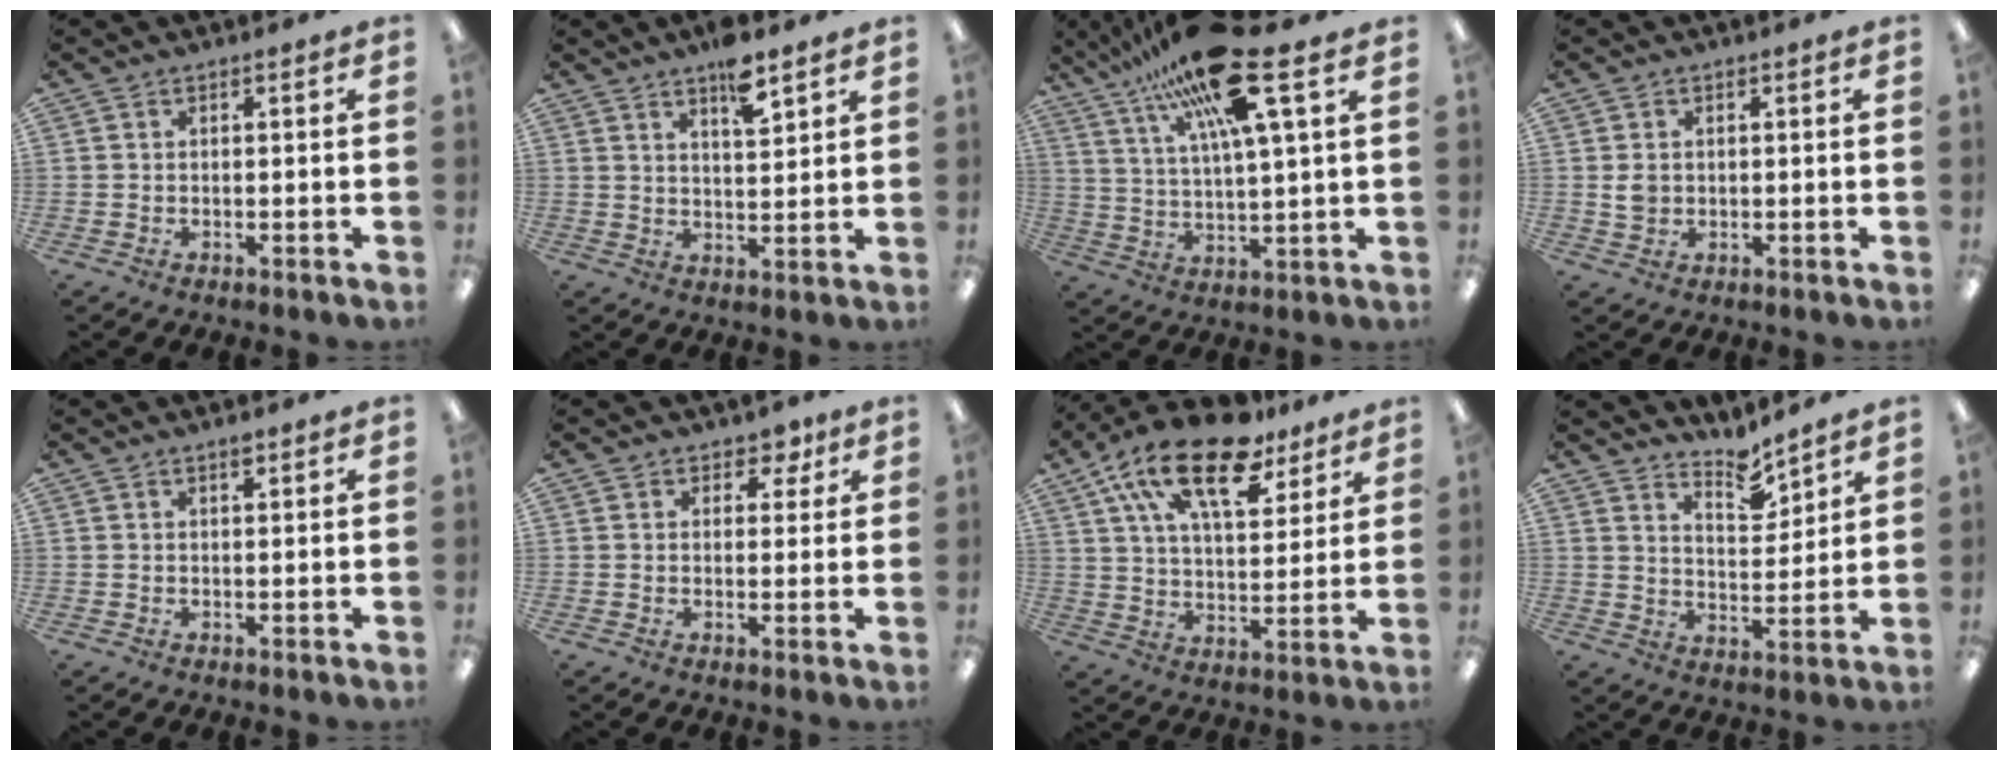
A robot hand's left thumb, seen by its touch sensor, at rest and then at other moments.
{"total": 7.5, "force": [5.5, 2.2, 4.6], "torque": [-0.065, -0.033, 0.090]}
{"total": 21.0, "force": [13.0, 4.5, 15.9], "torque": [-0.280, -0.048, 0.209]}
{"total": 2.6, "force": [0.3, 2.2, 1.4], "torque": [-0.020, 0.001, 0.002]}
{"total": 1.2, "force": [1.0, 0.3, 0.6], "torque": [-0.007, -0.003, 0.016]}
{"total": 3.8, "force": [2.1, 2.9, 1.1], "torque": [0.004, -0.008, 0.032]}
{"total": 20.7, "force": [13.0, 9.3, 13.1], "torque": [-0.224, -0.057, 0.224]}
{"total": 7.5, "force": [6.7, 2.3, 2.6], "torque": [-0.031, -0.051, 0.116]}